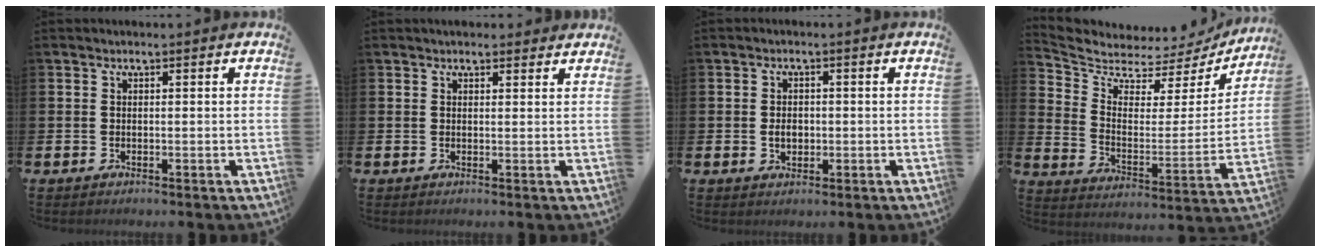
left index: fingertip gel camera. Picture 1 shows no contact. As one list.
[{"total": 1.7, "force": [1.7, 0.5, 0.1], "torque": [0.003, -0.002, 0.029]}, {"total": 2.3, "force": [-0.1, 1.7, 1.5], "torque": [-0.011, -0.001, -0.009]}, {"total": 5.1, "force": [4.4, 2.5, 0.9], "torque": [-0.052, -0.043, 0.068]}]